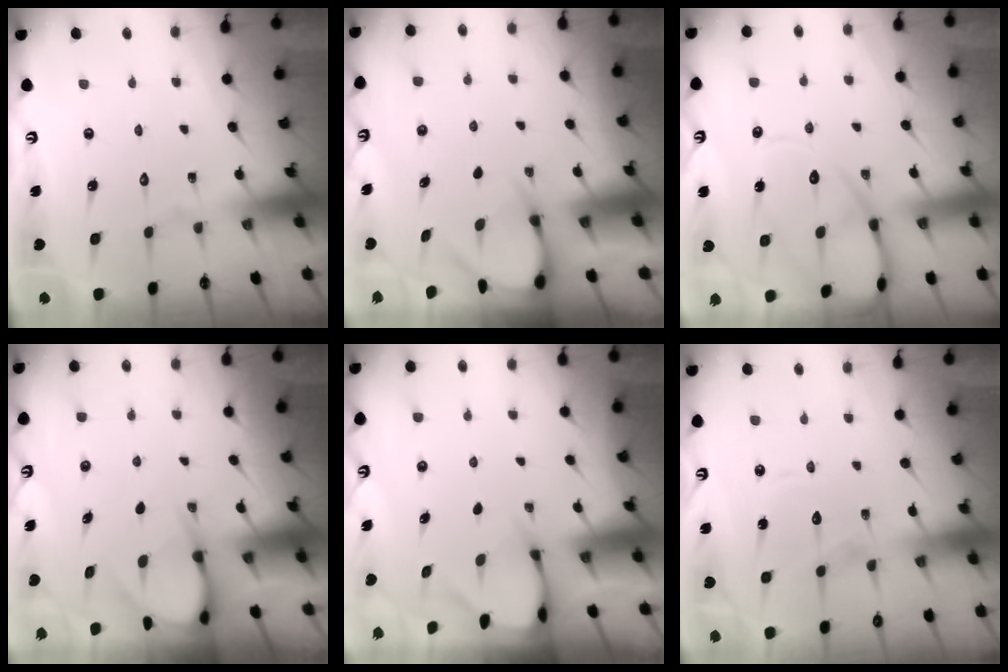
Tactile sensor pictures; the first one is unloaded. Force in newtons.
{"total": 3.8, "press": 3.8, "slide": 0.4}
{"total": 12.2, "press": 12.2, "slide": 1.1}
{"total": 5.3, "press": 5.3, "slide": 0.7}
{"total": 2.4, "press": 2.4, "slide": 0.1}
{"total": 6.7, "press": 6.7, "slide": 0.6}